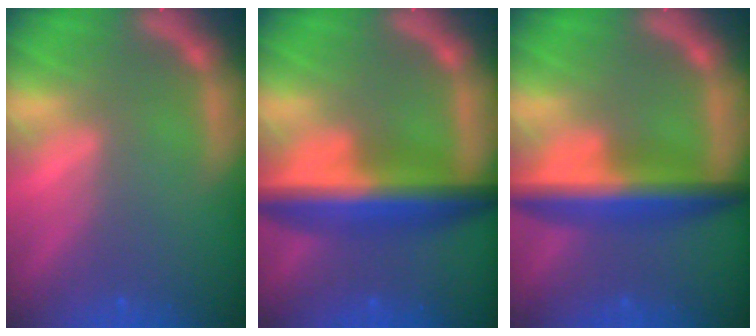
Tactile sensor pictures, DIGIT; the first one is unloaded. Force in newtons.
{"total": 8.4}
{"total": 7.1}